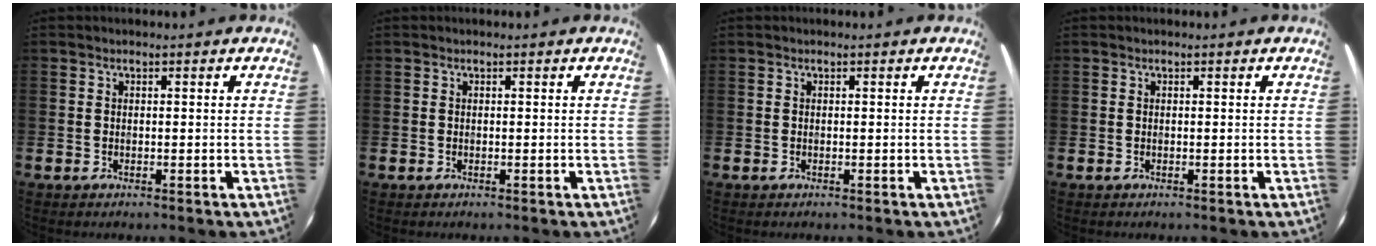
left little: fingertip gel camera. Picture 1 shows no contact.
{"total": 0.0}
{"total": 0.0}
{"total": 0.0}